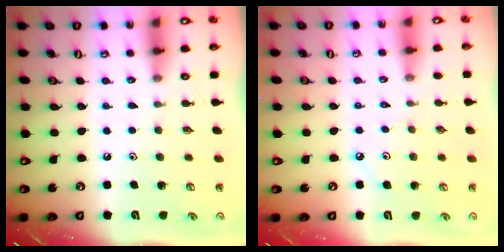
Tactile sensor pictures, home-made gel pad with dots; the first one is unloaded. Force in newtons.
{"total": 2.8, "press": 2.7, "slide": 0.5}